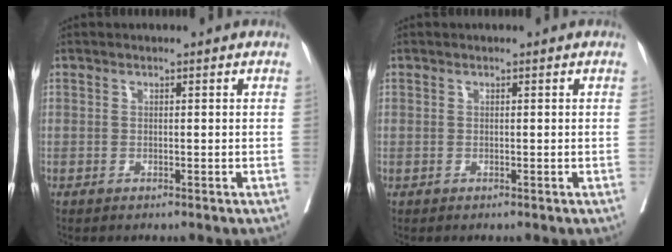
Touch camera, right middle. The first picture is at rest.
{"total": 0.0}